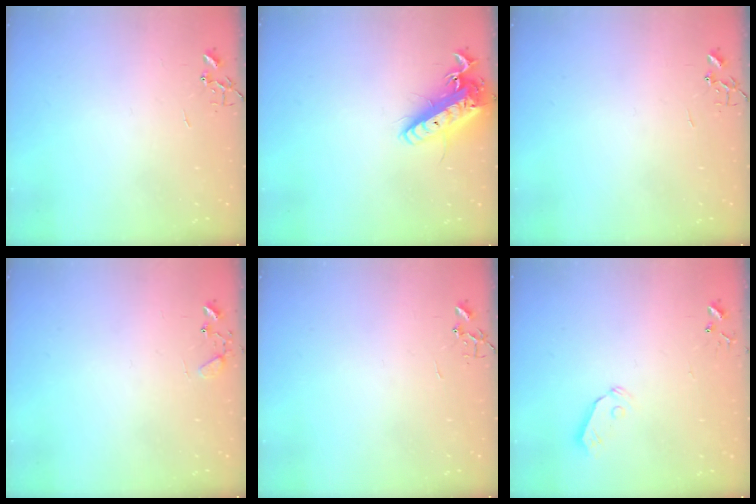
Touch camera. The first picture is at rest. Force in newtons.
{"total": 16.8, "press": 16.5, "slide": 3.2}
{"total": 0.0}
{"total": 6.9, "press": 6.9, "slide": 0.4}
{"total": 0.0}
{"total": 5.0, "press": 5.0, "slide": 0.3}